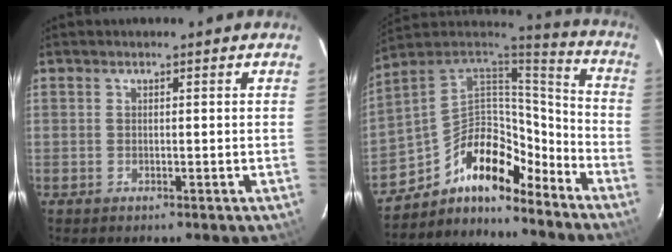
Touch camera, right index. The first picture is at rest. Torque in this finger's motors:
{"motor_torque": [0.83, -0.82, -0.05, -0.22]}